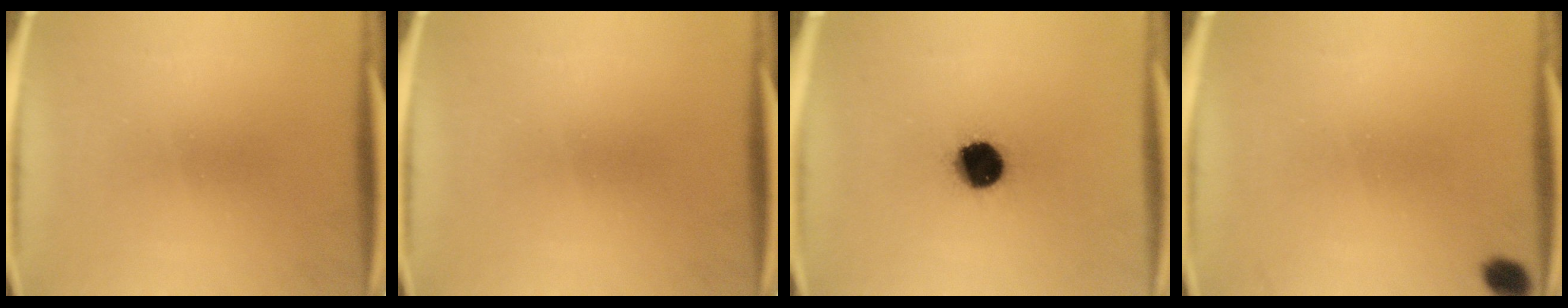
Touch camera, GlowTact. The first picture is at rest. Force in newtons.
{"total": 0.0}
{"total": 11.7}
{"total": 3.1}